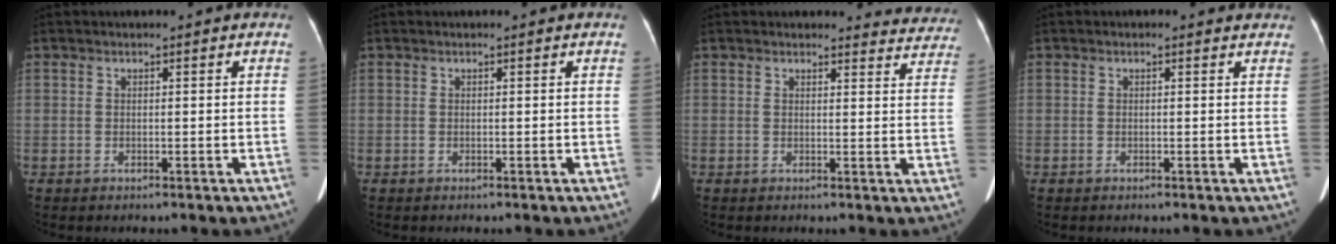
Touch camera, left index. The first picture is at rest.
{"total": 0.0}
{"total": 7.4, "force": [7.1, 2.3, -0.4], "torque": [0.044, -0.021, 0.042]}
{"total": 0.8, "force": [0.5, 0.7, 0.1], "torque": [-0.002, 0.004, -0.005]}